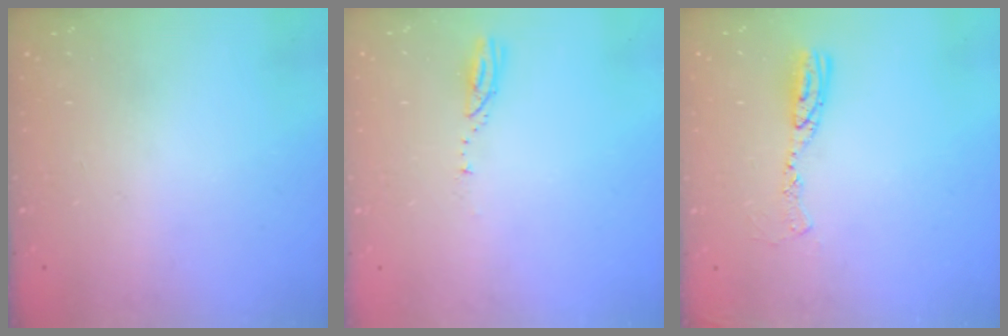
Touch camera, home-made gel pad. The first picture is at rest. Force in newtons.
{"total": 3.1, "press": 3.1, "slide": 0.2}
{"total": 9.5, "press": 9.5, "slide": 0.9}